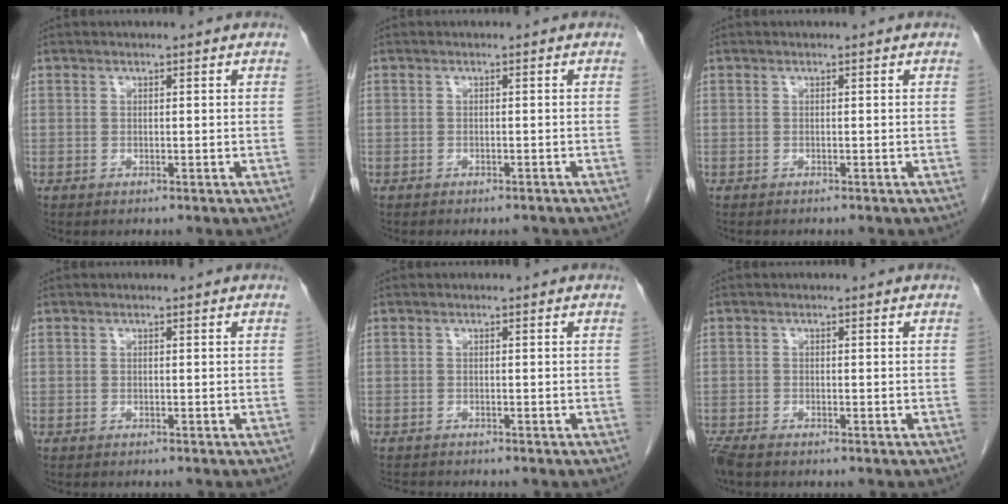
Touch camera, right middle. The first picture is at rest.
{"total": 2.6, "force": [-2.4, 0.8, 0.8], "torque": [-0.014, -0.006, -0.027]}
{"total": 1.4, "force": [-1.2, 0.2, 0.6], "torque": [-0.012, -0.002, -0.013]}
{"total": 1.4, "force": [-1.2, 0.2, 0.6], "torque": [-0.011, -0.002, -0.013]}
{"total": 2.8, "force": [-2.7, 0.2, 0.7], "torque": [-0.013, -0.013, -0.042]}
{"total": 2.6, "force": [-2.2, 0.6, 1.3], "torque": [-0.030, -0.009, -0.041]}